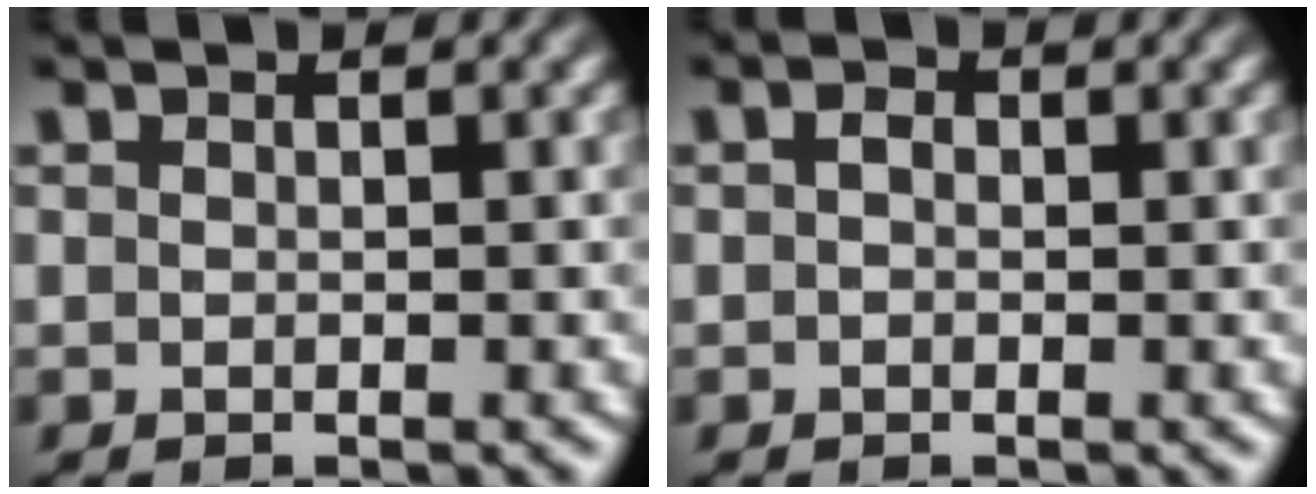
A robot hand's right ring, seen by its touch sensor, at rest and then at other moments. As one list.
[{"total": 1.1, "force": [-0.2, 0.9, 0.7], "torque": [-0.013, 0.001, -0.004]}]